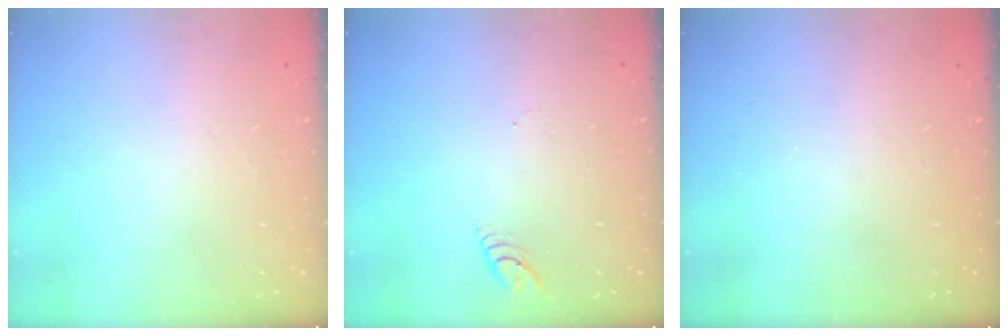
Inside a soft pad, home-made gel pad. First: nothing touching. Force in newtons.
{"total": 3.8, "press": 3.8, "slide": 0.4}
{"total": 0.0}